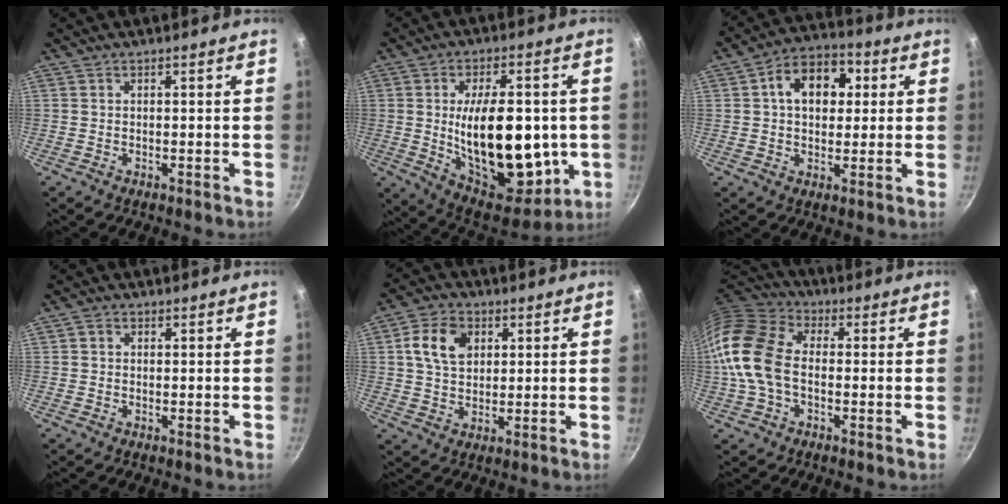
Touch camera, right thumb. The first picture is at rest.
{"total": 24.3, "force": [-1.2, 12.7, 20.7], "torque": [-0.279, -0.017, -0.001]}
{"total": 11.8, "force": [2.5, 8.3, 8.0], "torque": [-0.083, 0.014, 0.026]}
{"total": 1.4, "force": [0.3, 1.2, 0.6], "torque": [-0.009, 0.004, 0.002]}
{"total": 9.2, "force": [2.6, 6.5, 5.9], "torque": [-0.092, 0.006, 0.041]}
{"total": 15.9, "force": [-1.0, 10.8, 11.7], "torque": [-0.218, 0.032, -0.036]}